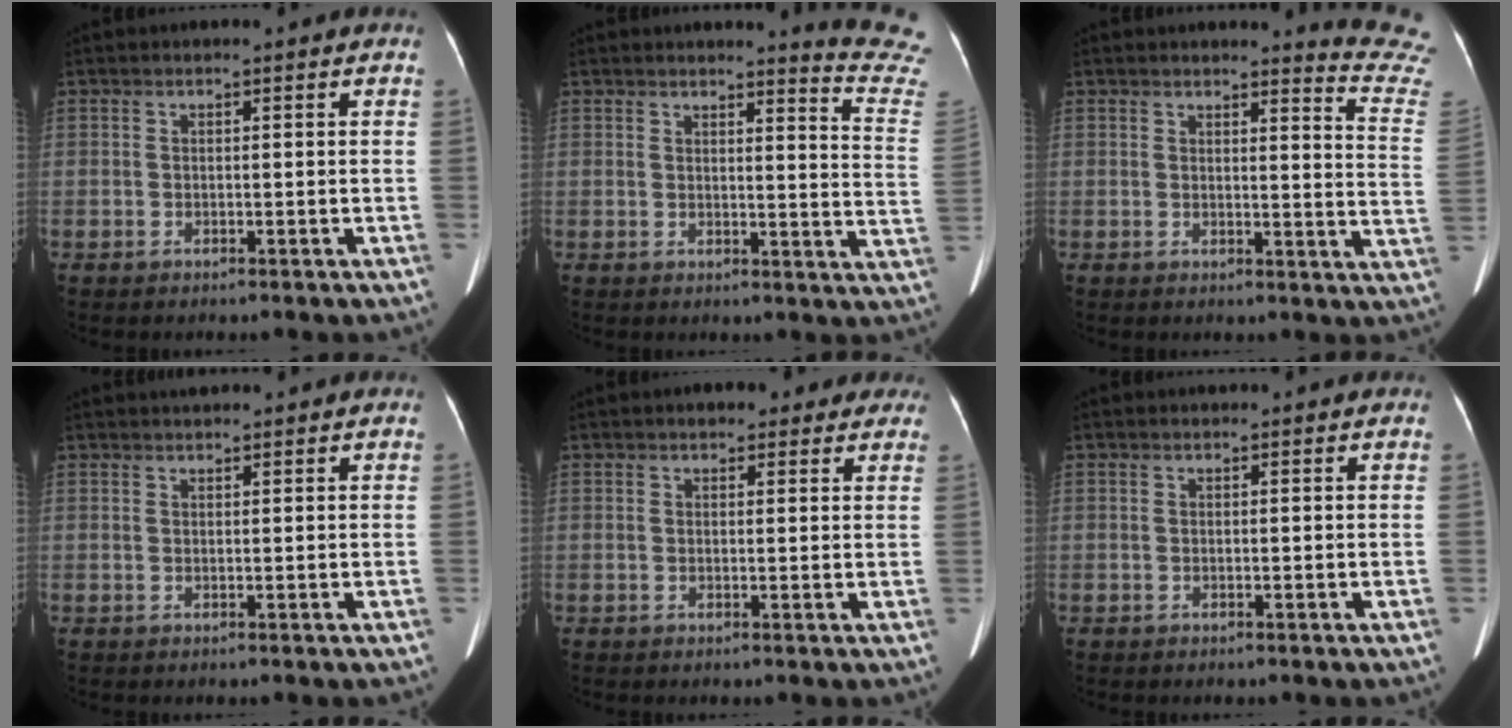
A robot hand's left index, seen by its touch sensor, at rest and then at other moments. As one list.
[{"total": 10.9, "force": [10.7, -1.8, 1.0], "torque": [-0.006, -0.130, 0.094]}, {"total": 10.4, "force": [10.2, -1.4, 0.3], "torque": [0.002, -0.128, 0.086]}, {"total": 2.7, "force": [2.5, 0.4, 0.9], "torque": [-0.011, 0.028, 0.039]}, {"total": 6.3, "force": [5.0, 2.7, 2.6], "torque": [-0.011, 0.014, 0.055]}, {"total": 1.2, "force": [1.1, 0.3, 0.2], "torque": [-0.011, 0.012, 0.011]}]